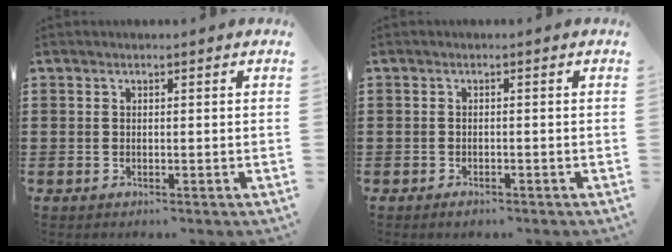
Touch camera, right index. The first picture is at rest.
{"total": 0.8, "force": [-0.8, 0.2, 0.2], "torque": [-0.005, -0.003, -0.015]}